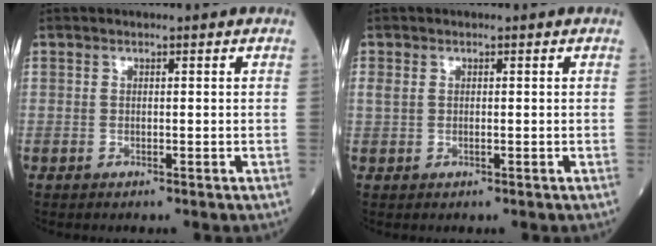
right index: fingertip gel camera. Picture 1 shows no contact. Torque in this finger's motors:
{"motor_torque": [0.50, 0.10, 0.18, 0.04]}